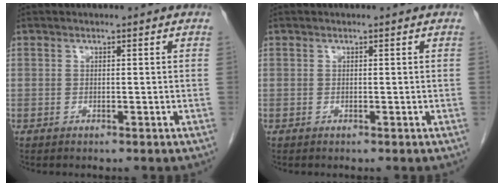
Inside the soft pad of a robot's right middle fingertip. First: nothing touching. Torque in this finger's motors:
{"motor_torque": [-0.13, -0.13, -0.02, -0.01]}